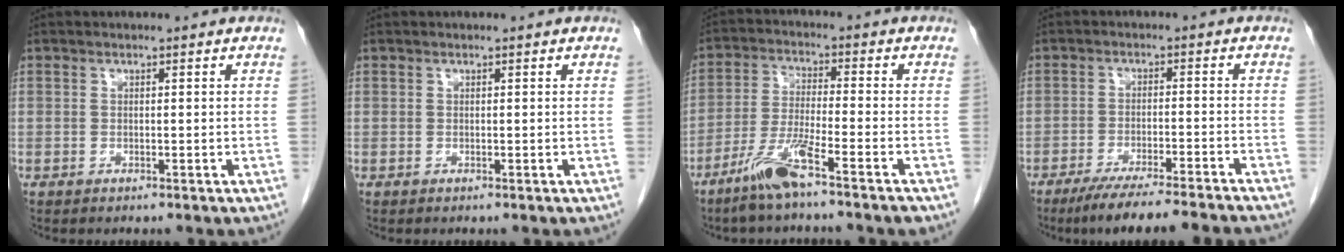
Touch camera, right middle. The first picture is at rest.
{"total": 0.0}
{"total": 7.8, "force": [-5.4, -0.5, 5.7], "torque": [-0.120, -0.016, -0.109]}
{"total": 13.1, "force": [-11.6, -0.6, 6.2], "torque": [-0.079, -0.028, -0.175]}